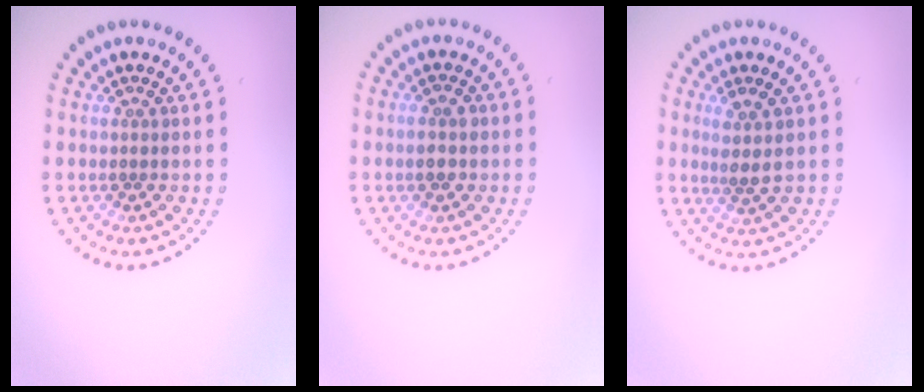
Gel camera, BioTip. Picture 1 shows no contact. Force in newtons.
{"total": 1.4, "press": 1.4, "slide": 0.4}
{"total": 2.0, "press": 1.5, "slide": 1.3}